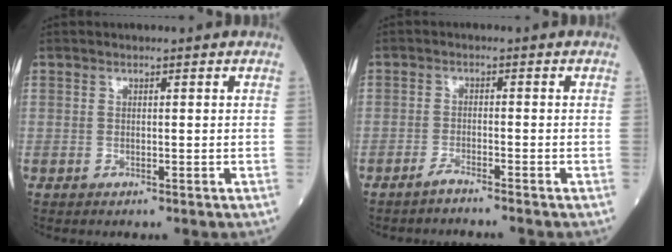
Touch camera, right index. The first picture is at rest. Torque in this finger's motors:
{"motor_torque": [0.11, -0.11, 0.00, -0.01]}